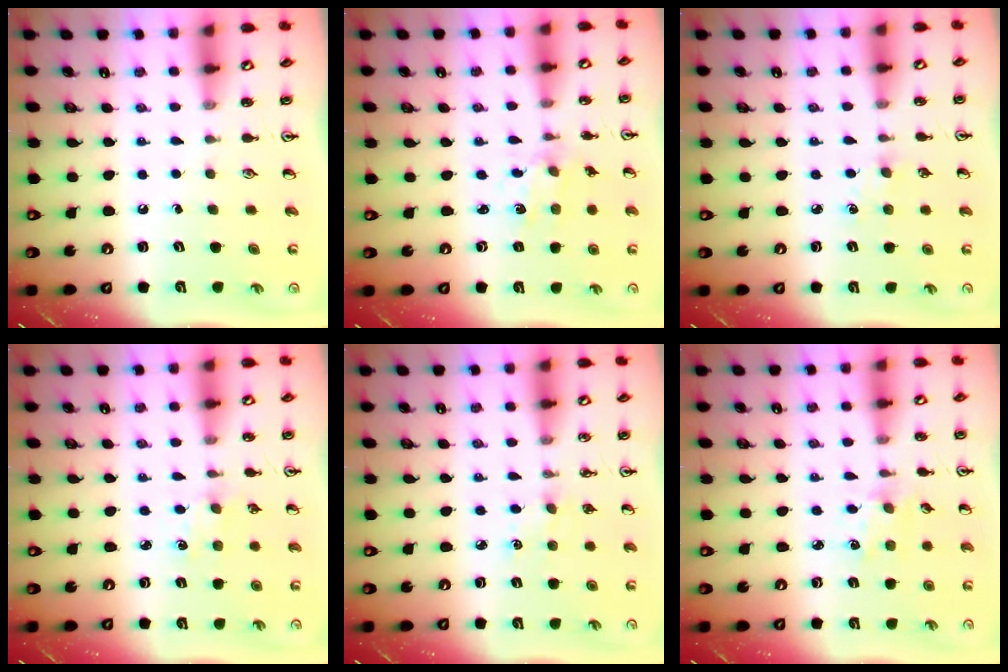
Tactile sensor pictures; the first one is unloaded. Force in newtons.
{"total": 1.9, "press": 1.9, "slide": 0.2}
{"total": 2.8, "press": 2.8, "slide": 0.4}
{"total": 1.1, "press": 1.1, "slide": 0.2}
{"total": 2.7, "press": 2.7, "slide": 0.4}
{"total": 2.1, "press": 2.0, "slide": 0.3}